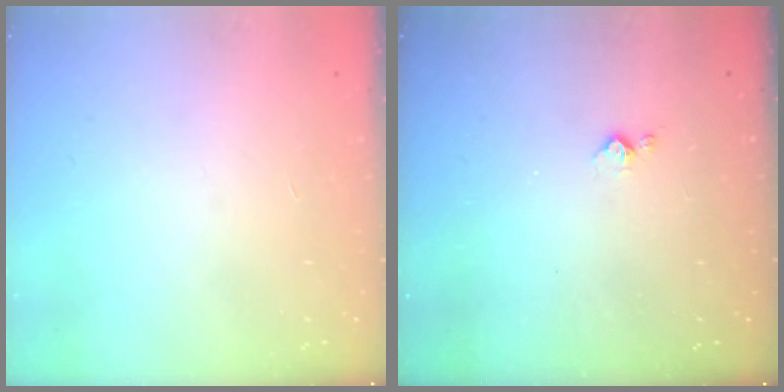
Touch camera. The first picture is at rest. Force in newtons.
{"total": 2.9, "press": 2.9, "slide": 0.5}